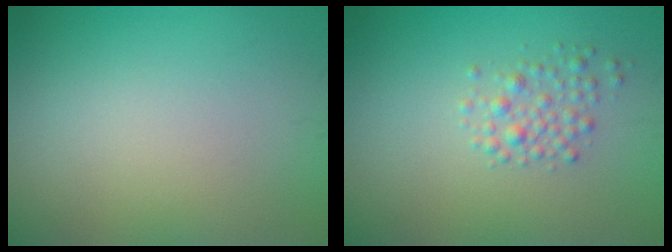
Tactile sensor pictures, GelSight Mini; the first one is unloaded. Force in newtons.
{"total": 2.0, "press": 2.0, "slide": 0.0}